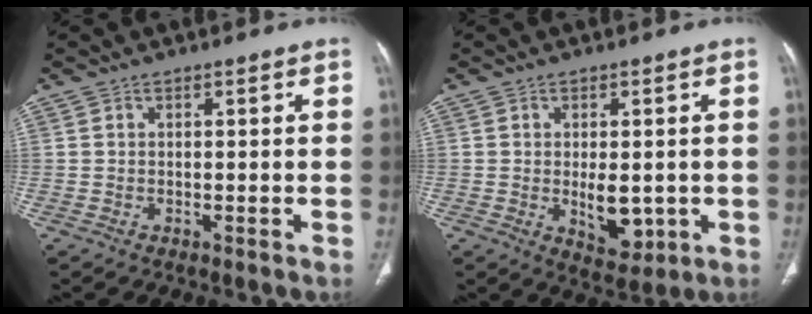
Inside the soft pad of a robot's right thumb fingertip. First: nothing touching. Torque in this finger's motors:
{"motor_torque": [2.73, 2.28, 1.08, -0.94, 0.43]}